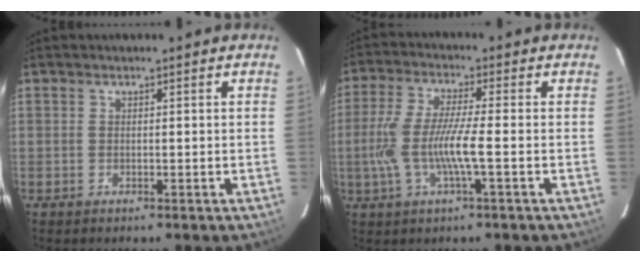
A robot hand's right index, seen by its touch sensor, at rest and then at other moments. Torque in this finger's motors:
{"motor_torque": [1.07, -0.10, 0.76, 0.18]}